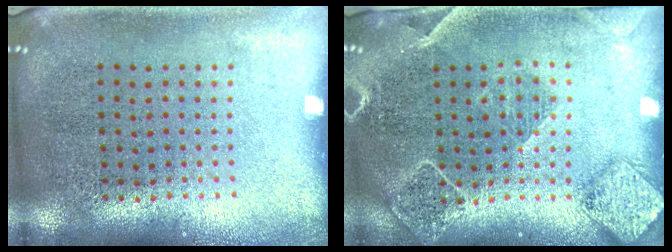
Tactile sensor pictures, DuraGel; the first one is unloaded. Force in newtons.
{"total": 2.0, "press": 1.9, "slide": 0.7}